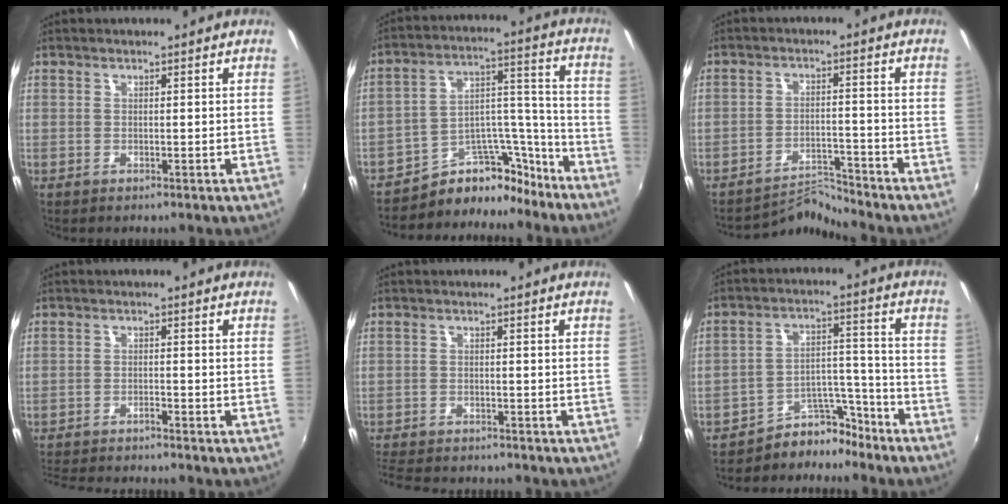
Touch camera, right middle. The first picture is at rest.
{"total": 12.5, "force": [-10.6, 5.8, 3.2], "torque": [-0.032, 0.077, -0.161]}
{"total": 5.4, "force": [-5.1, -1.4, -1.4], "torque": [0.009, 0.019, -0.086]}
{"total": 8.3, "force": [-7.8, 0.9, 2.8], "torque": [-0.075, -0.010, -0.126]}
{"total": 9.8, "force": [-8.8, 2.6, 3.4], "torque": [-0.094, -0.014, -0.141]}
{"total": 8.1, "force": [-7.3, 3.4, 0.7], "torque": [0.000, 0.051, -0.119]}